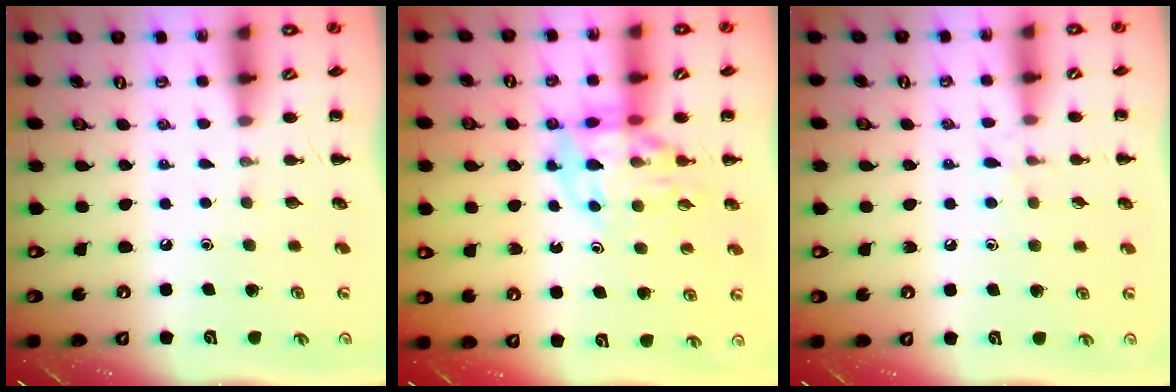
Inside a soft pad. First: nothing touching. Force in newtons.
{"total": 10.5, "press": 10.0, "slide": 3.3}
{"total": 6.6, "press": 6.3, "slide": 1.9}